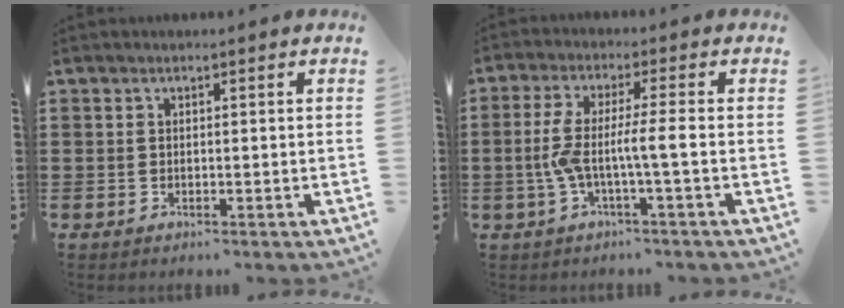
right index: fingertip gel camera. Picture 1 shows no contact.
{"total": 6.2, "force": [-1.4, -0.1, 6.0], "torque": [-0.130, -0.011, -0.037]}